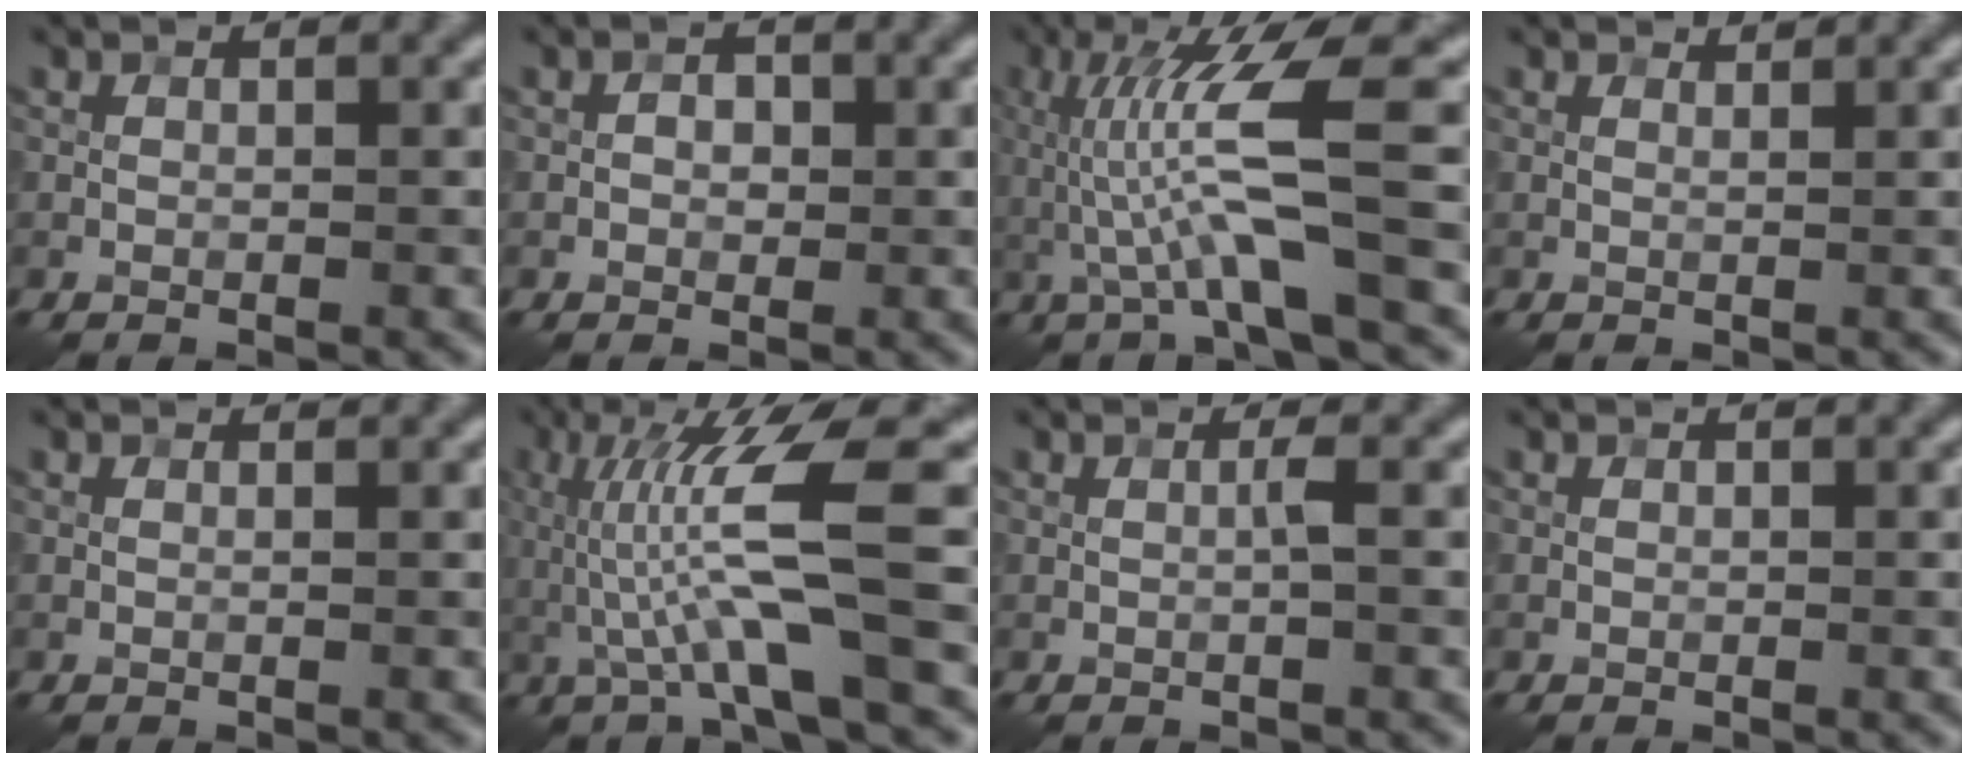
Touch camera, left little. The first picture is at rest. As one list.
[{"total": 1.3, "force": [0.0, 1.0, 0.8], "torque": [-0.009, 0.000, -0.002]}, {"total": 6.9, "force": [-0.3, 0.8, 6.9], "torque": [-0.139, 0.009, 0.000]}, {"total": 1.5, "force": [1.4, 0.3, 0.5], "torque": [-0.009, -0.008, 0.011]}, {"total": 0.6, "force": [0.5, 0.1, 0.3], "torque": [-0.007, -0.004, -0.001]}, {"total": 7.5, "force": [-0.4, 0.9, 7.5], "torque": [-0.143, 0.008, -0.001]}, {"total": 0.8, "force": [0.0, -0.1, 0.8], "torque": [-0.016, 0.002, -0.001]}, {"total": 0.0}]